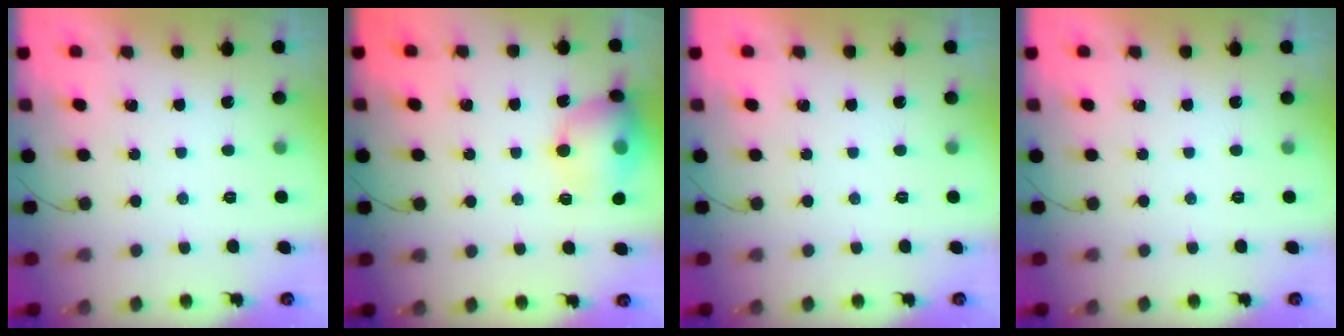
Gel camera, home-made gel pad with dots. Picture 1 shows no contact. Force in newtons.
{"total": 13.8, "press": 13.6, "slide": 2.8}
{"total": 0.0}
{"total": 0.0}